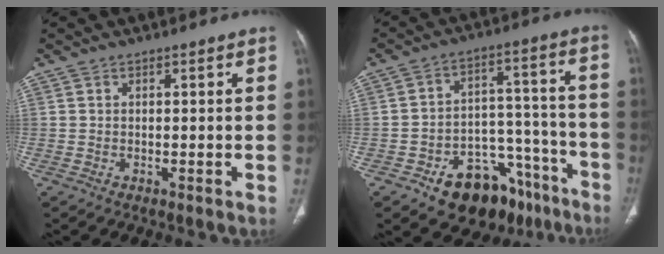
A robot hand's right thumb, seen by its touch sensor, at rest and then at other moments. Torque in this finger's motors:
{"motor_torque": [1.67, 1.08, -0.07, -0.13, 0.27]}